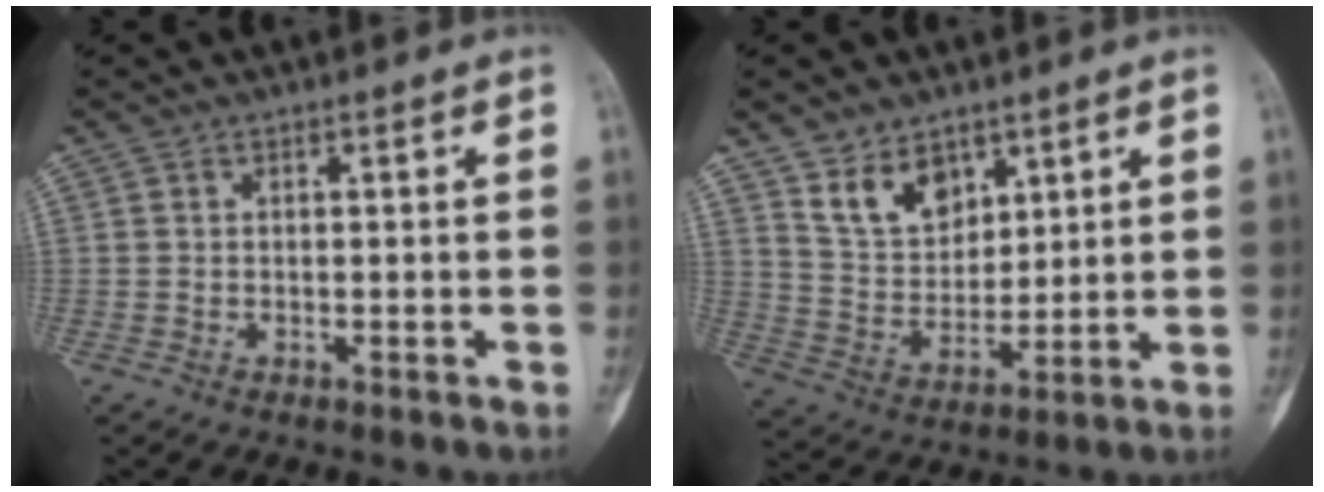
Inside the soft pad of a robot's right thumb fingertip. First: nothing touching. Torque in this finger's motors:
{"motor_torque": [-0.04, 0.15, 0.00, 0.05, 0.13]}